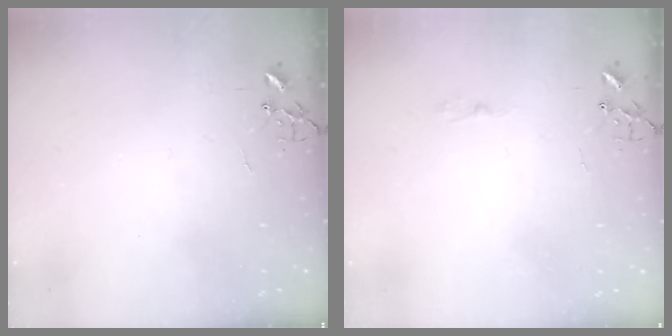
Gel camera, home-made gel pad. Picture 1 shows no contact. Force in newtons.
{"total": 2.5, "press": 2.5, "slide": 0.3}